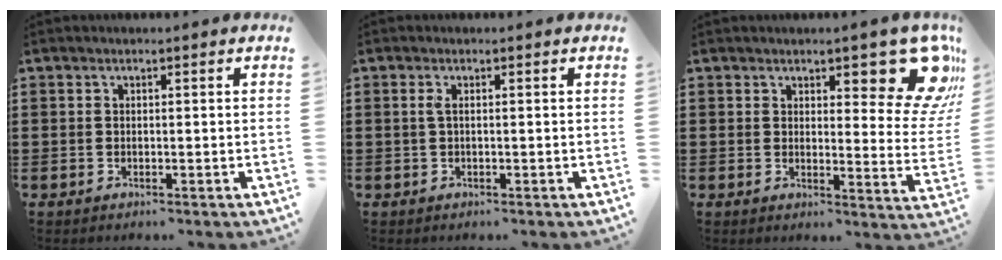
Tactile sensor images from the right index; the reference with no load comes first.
{"total": 1.0, "force": [0.0, 0.0, 1.0], "torque": [-0.020, -0.002, -0.001]}
{"total": 10.9, "force": [6.8, 3.6, 7.6], "torque": [-0.104, -0.033, 0.117]}